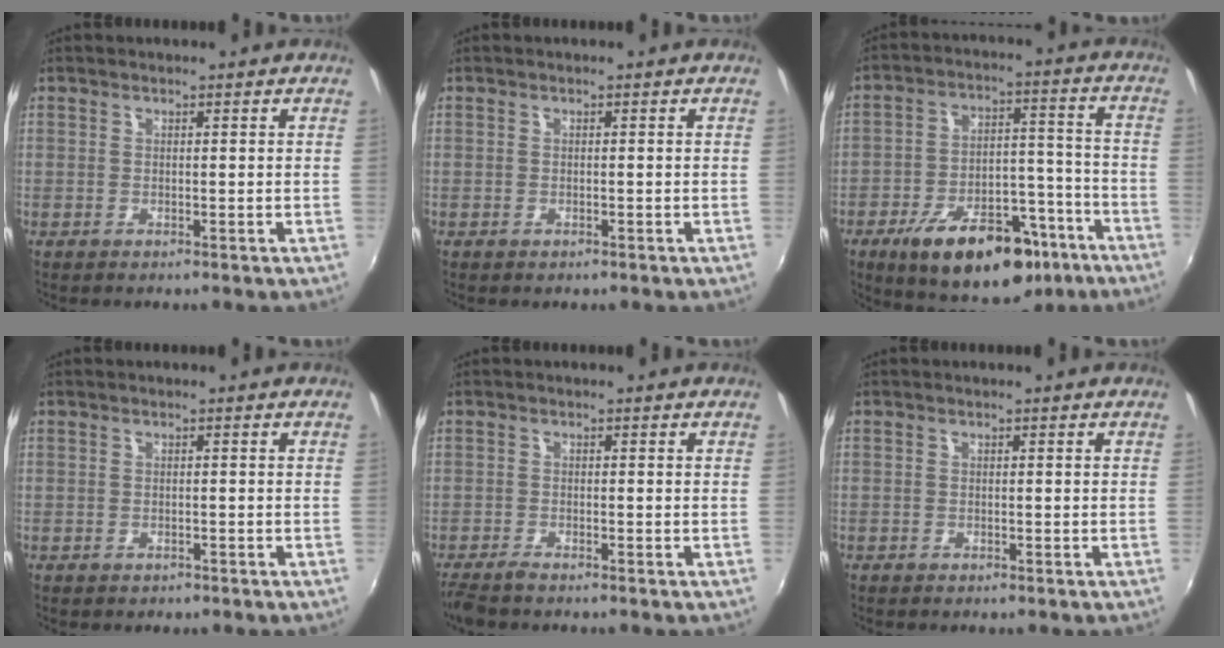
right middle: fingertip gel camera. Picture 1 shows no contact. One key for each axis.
{"total": 0.0}
{"total": 18.9, "fx": -11.8, "fy": 9.0, "fz": 11.7, "tx": -0.194, "ty": 0.013, "tz": -0.163}
{"total": 1.3, "fx": -0.9, "fy": 0.9, "fz": 0.4, "tx": -0.010, "ty": -0.003, "tz": -0.012}
{"total": 3.8, "fx": -3.3, "fy": 0.6, "fz": 1.8, "tx": -0.050, "ty": -0.017, "tz": -0.065}
{"total": 0.9, "fx": -0.7, "fy": 0.6, "fz": 0.0, "tx": -0.004, "ty": 0.002, "tz": -0.012}